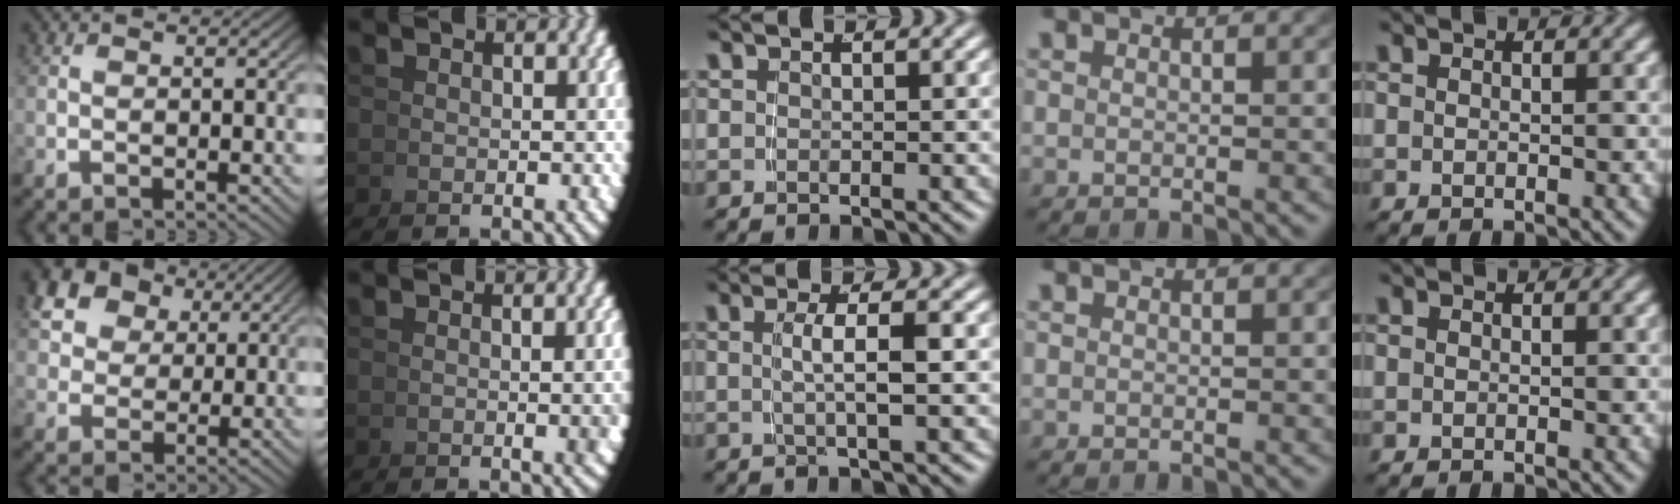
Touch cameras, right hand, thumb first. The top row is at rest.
{"thumb": {"total": 9.2, "force": [4.2, 7.1, 4.2], "torque": [-0.093, 0.001, 0.072]}, "index": {"total": 2.9, "force": [-0.2, 0.9, 2.8], "torque": [-0.024, 0.010, -0.010]}, "middle": {"total": 2.6, "force": [-0.1, -0.4, 2.6], "torque": [-0.045, 0.002, 0.002]}}